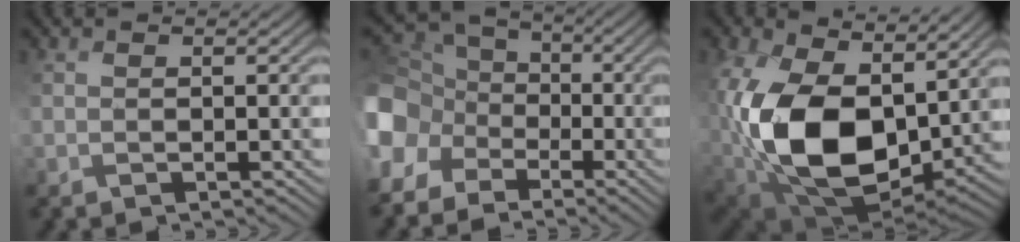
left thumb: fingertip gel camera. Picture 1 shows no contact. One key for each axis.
{"total": 14.4, "fx": -4.6, "fy": 12.1, "fz": 6.3, "tx": -0.199, "ty": -0.020, "tz": -0.096}
{"total": 17.2, "fx": 2.8, "fy": 11.2, "fz": 12.7, "tx": -0.291, "ty": -0.020, "tz": 0.060}